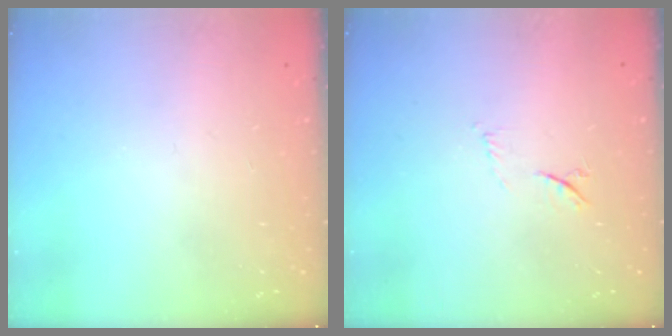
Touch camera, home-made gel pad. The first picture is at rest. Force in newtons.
{"total": 4.7, "press": 4.6, "slide": 1.2}